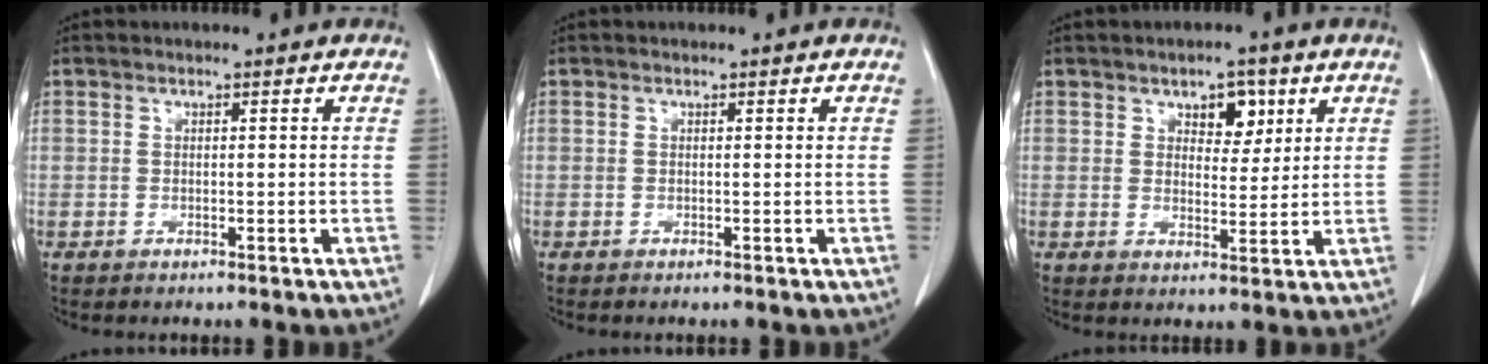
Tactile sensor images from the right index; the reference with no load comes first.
{"total": 0.0}
{"total": 4.8, "force": [2.5, 2.5, 3.2], "torque": [-0.041, 0.005, 0.037]}